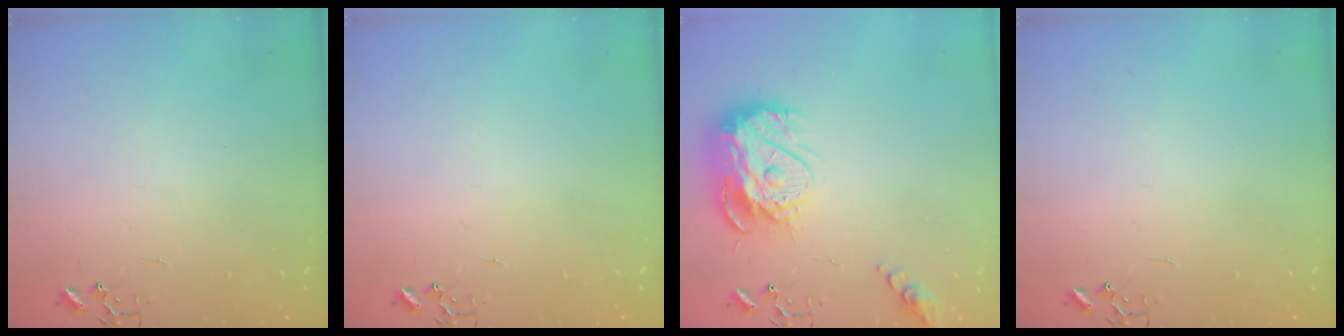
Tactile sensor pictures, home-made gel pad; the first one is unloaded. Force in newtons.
{"total": 0.0}
{"total": 17.4, "press": 17.3, "slide": 1.8}
{"total": 0.0}